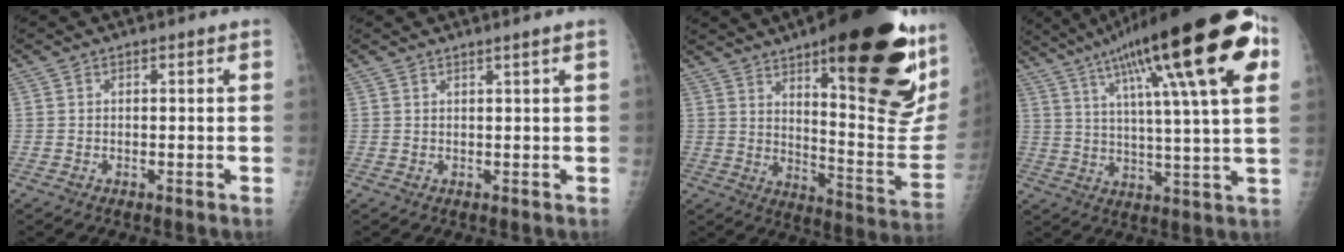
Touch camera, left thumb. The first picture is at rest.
{"total": 1.2, "force": [0.8, -0.5, 0.7], "torque": [-0.025, -0.011, 0.019]}
{"total": 33.3, "force": [16.3, 9.0, 27.7], "torque": [-0.281, -0.051, 0.246]}
{"total": 28.1, "force": [12.7, 5.2, 24.5], "torque": [-0.375, -0.002, 0.195]}